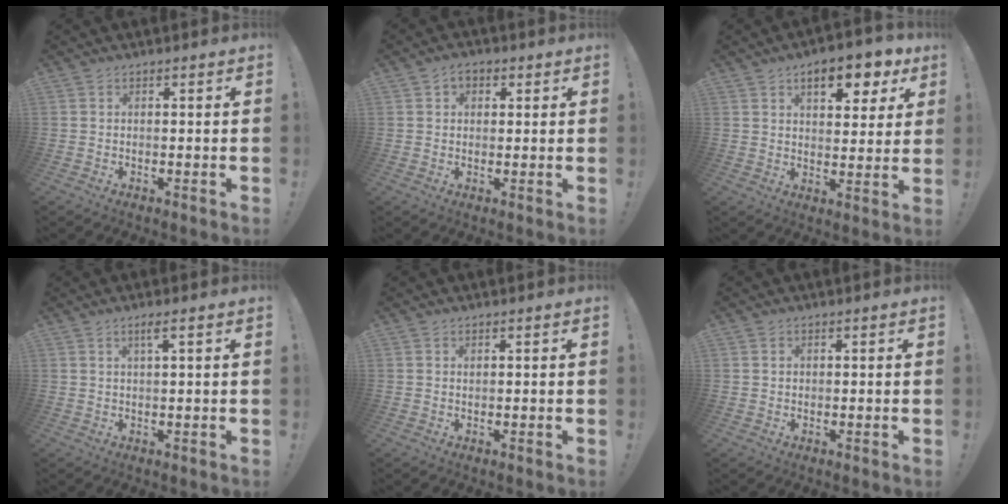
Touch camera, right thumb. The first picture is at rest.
{"total": 3.3, "force": [1.3, 2.6, 1.6], "torque": [-0.015, -0.003, 0.020]}
{"total": 11.1, "force": [5.9, 4.6, 8.2], "torque": [-0.108, -0.028, 0.097]}
{"total": 2.8, "force": [1.3, -0.2, 2.5], "torque": [-0.045, 0.000, 0.019]}
{"total": 0.5, "force": [0.3, 0.4, 0.2], "torque": [-0.003, 0.001, 0.006]}
{"total": 1.0, "force": [0.4, 0.8, 0.3], "torque": [-0.004, 0.003, 0.007]}